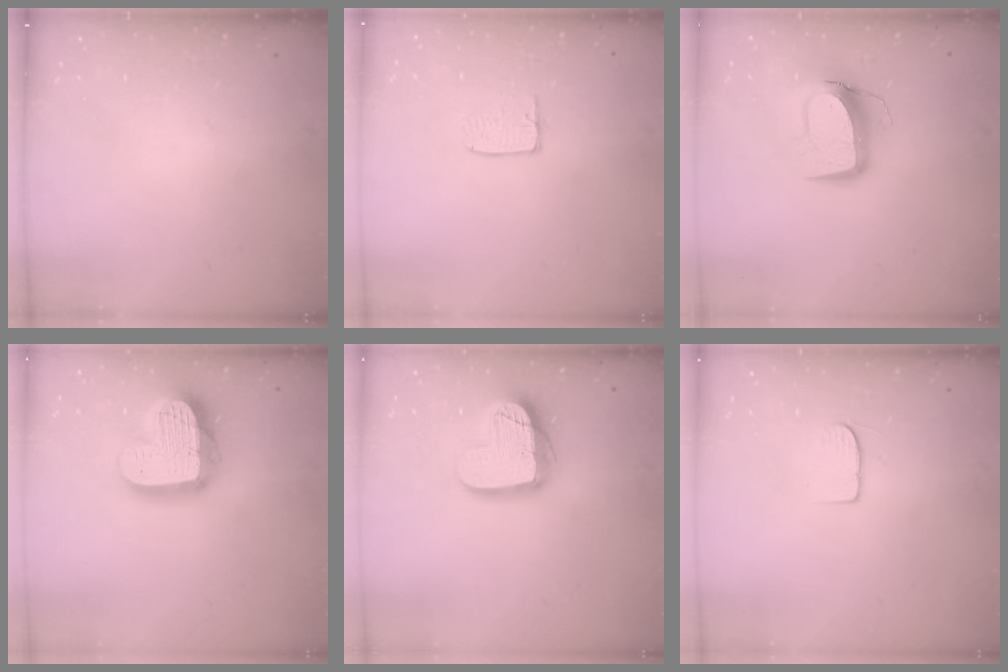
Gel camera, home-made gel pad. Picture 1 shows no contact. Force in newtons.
{"total": 4.7, "press": 4.7, "slide": 0.4}
{"total": 11.8, "press": 11.7, "slide": 1.2}
{"total": 19.5, "press": 19.4, "slide": 1.7}
{"total": 15.5, "press": 15.4, "slide": 1.1}
{"total": 5.4, "press": 5.4, "slide": 0.4}